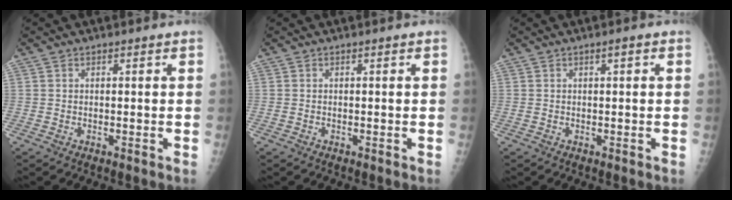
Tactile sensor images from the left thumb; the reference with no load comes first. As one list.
[{"total": 0.0}, {"total": 1.0, "force": [0.5, 0.1, 0.9], "torque": [-0.015, 0.003, 0.006]}]